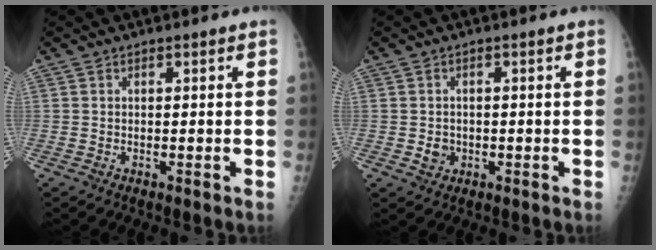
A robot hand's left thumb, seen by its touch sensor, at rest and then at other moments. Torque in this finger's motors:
{"motor_torque": [-0.44, 0.30, 0.02, 0.01, 0.00]}